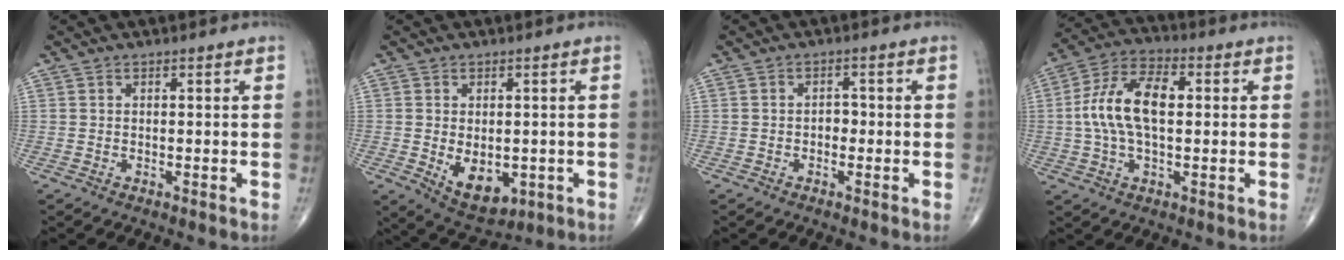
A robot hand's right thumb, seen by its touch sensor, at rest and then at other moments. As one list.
[{"total": 8.6, "force": [-1.8, 5.3, 6.5], "torque": [-0.081, -0.012, -0.010]}, {"total": 1.8, "force": [-0.6, 1.4, 1.1], "torque": [-0.002, 0.007, -0.014]}, {"total": 12.9, "force": [0.9, 6.7, 10.9], "torque": [-0.215, 0.026, 0.012]}]